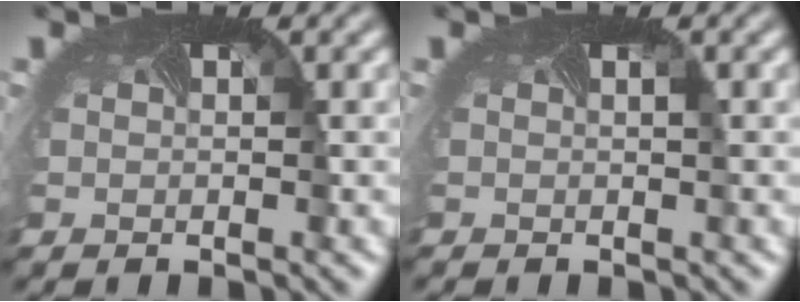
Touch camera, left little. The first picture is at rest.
{"total": 0.7, "force": [-0.2, -0.1, 0.6], "torque": [-0.001, 0.001, 0.000]}